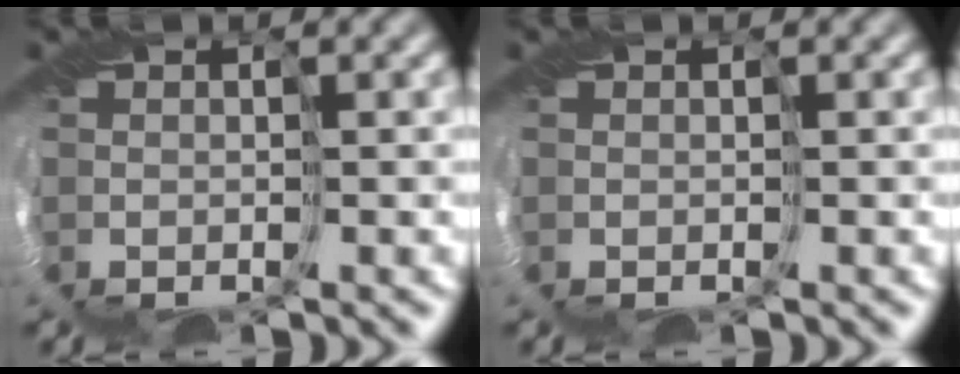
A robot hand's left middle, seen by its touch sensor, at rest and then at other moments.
{"total": 0.0}